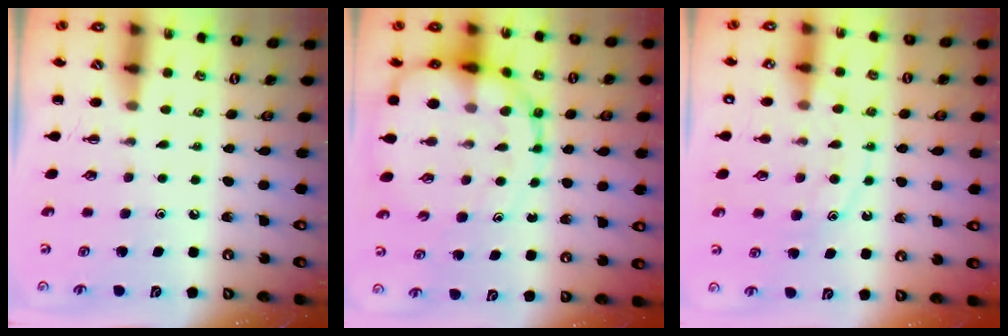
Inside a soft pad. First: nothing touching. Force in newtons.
{"total": 15.5, "press": 15.0, "slide": 3.8}
{"total": 11.9, "press": 11.9, "slide": 0.7}